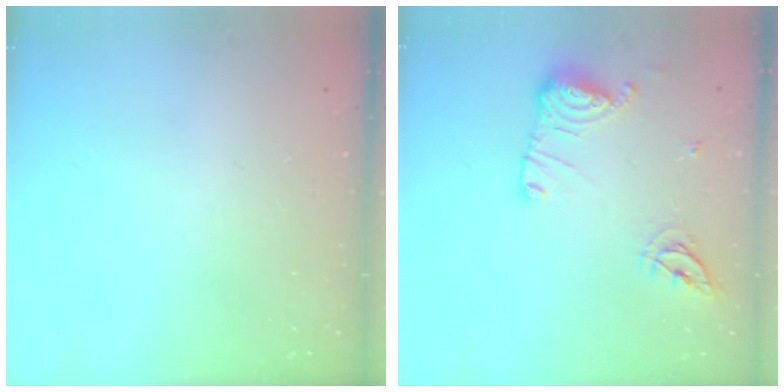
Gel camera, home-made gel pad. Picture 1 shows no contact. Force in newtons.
{"total": 12.8, "press": 12.8, "slide": 0.5}